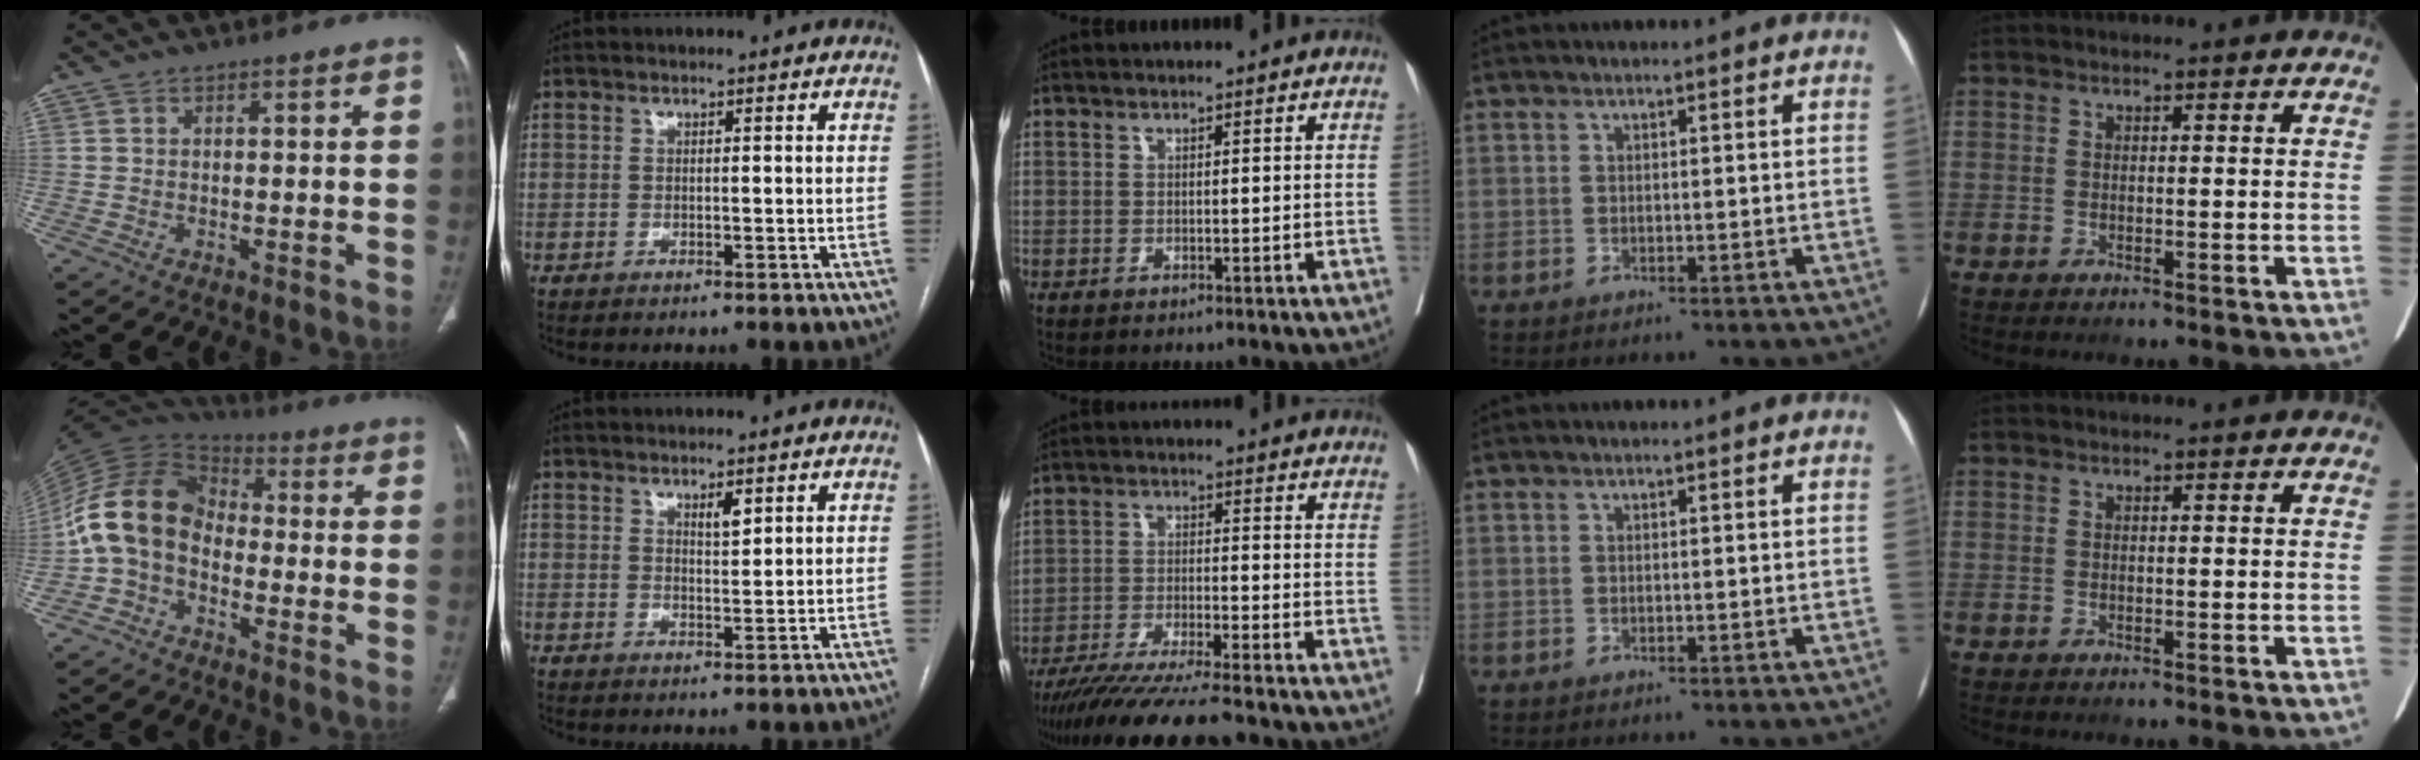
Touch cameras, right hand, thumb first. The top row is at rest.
{"thumb": {"total": 13.5, "force": [-3.0, 9.6, 8.9], "torque": [-0.168, 0.058, -0.074]}, "index": {"total": 2.2, "force": [1.3, 0.6, 1.7], "torque": [-0.029, -0.002, 0.024]}, "middle": {"total": 12.9, "force": [-11.2, -0.3, 6.5], "torque": [-0.090, -0.032, -0.179]}}